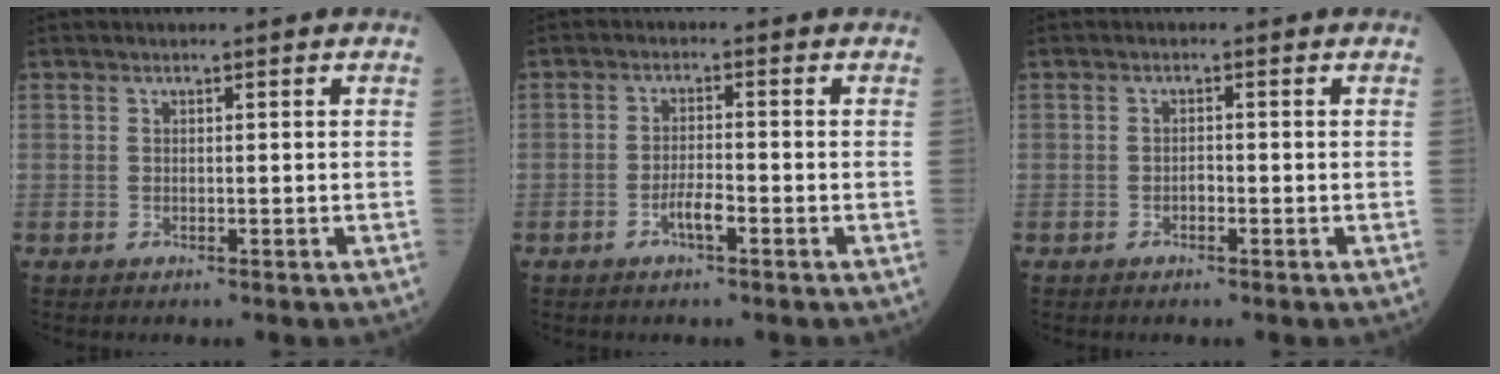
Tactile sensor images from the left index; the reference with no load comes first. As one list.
[{"total": 2.7, "force": [-1.5, 0.5, 2.3], "torque": [-0.043, 0.001, -0.030]}, {"total": 0.9, "force": [-0.5, 0.4, 0.6], "torque": [-0.008, 0.003, -0.011]}]